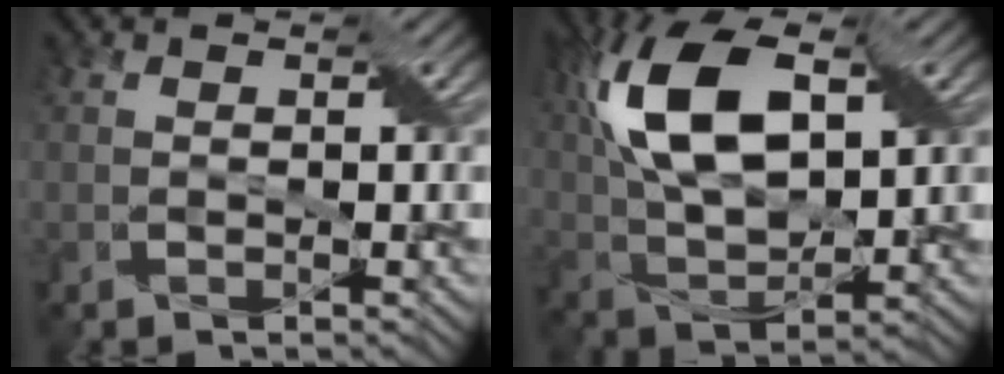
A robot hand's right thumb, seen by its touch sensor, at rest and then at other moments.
{"total": 13.8, "force": [4.6, 7.0, 11.0], "torque": [-0.240, 0.015, 0.085]}